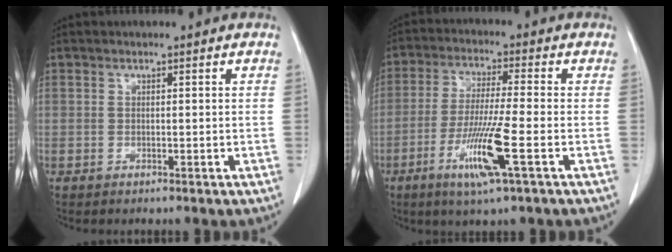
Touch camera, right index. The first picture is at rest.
{"total": 10.0, "force": [-3.9, -0.4, 9.2], "torque": [-0.181, -0.020, -0.076]}